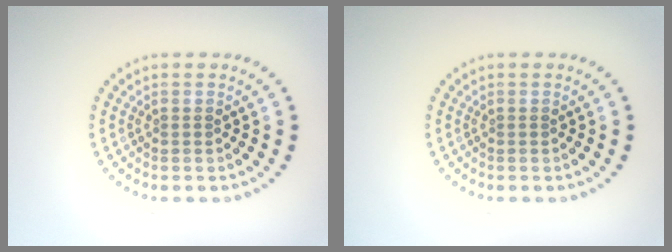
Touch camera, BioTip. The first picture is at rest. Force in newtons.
{"total": 0.0}